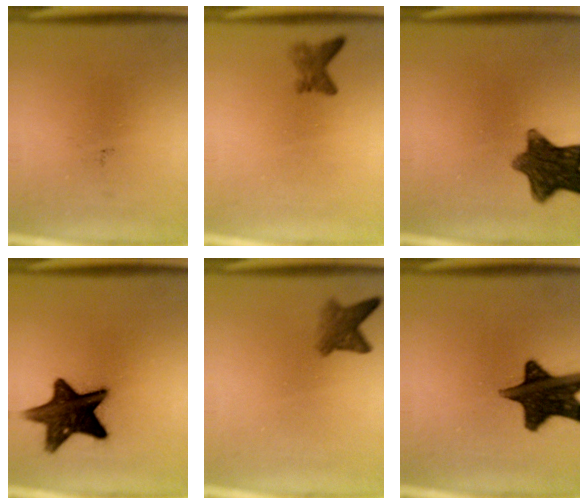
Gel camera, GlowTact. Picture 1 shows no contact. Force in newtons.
{"total": 2.0}
{"total": 10.2}
{"total": 13.7}
{"total": 3.4}
{"total": 15.3}